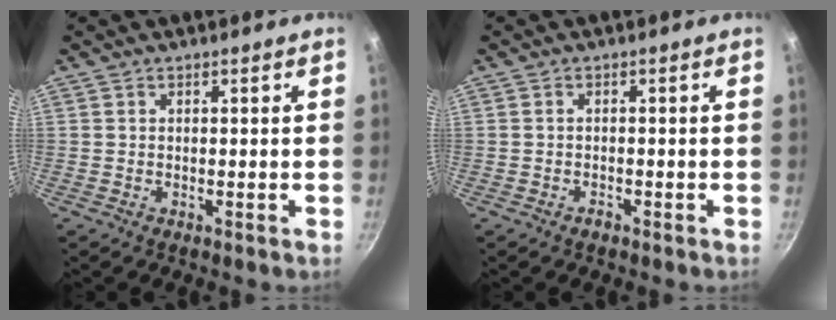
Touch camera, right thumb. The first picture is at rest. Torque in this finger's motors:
{"motor_torque": [-0.23, -0.16, -0.30, 0.14, 0.01]}